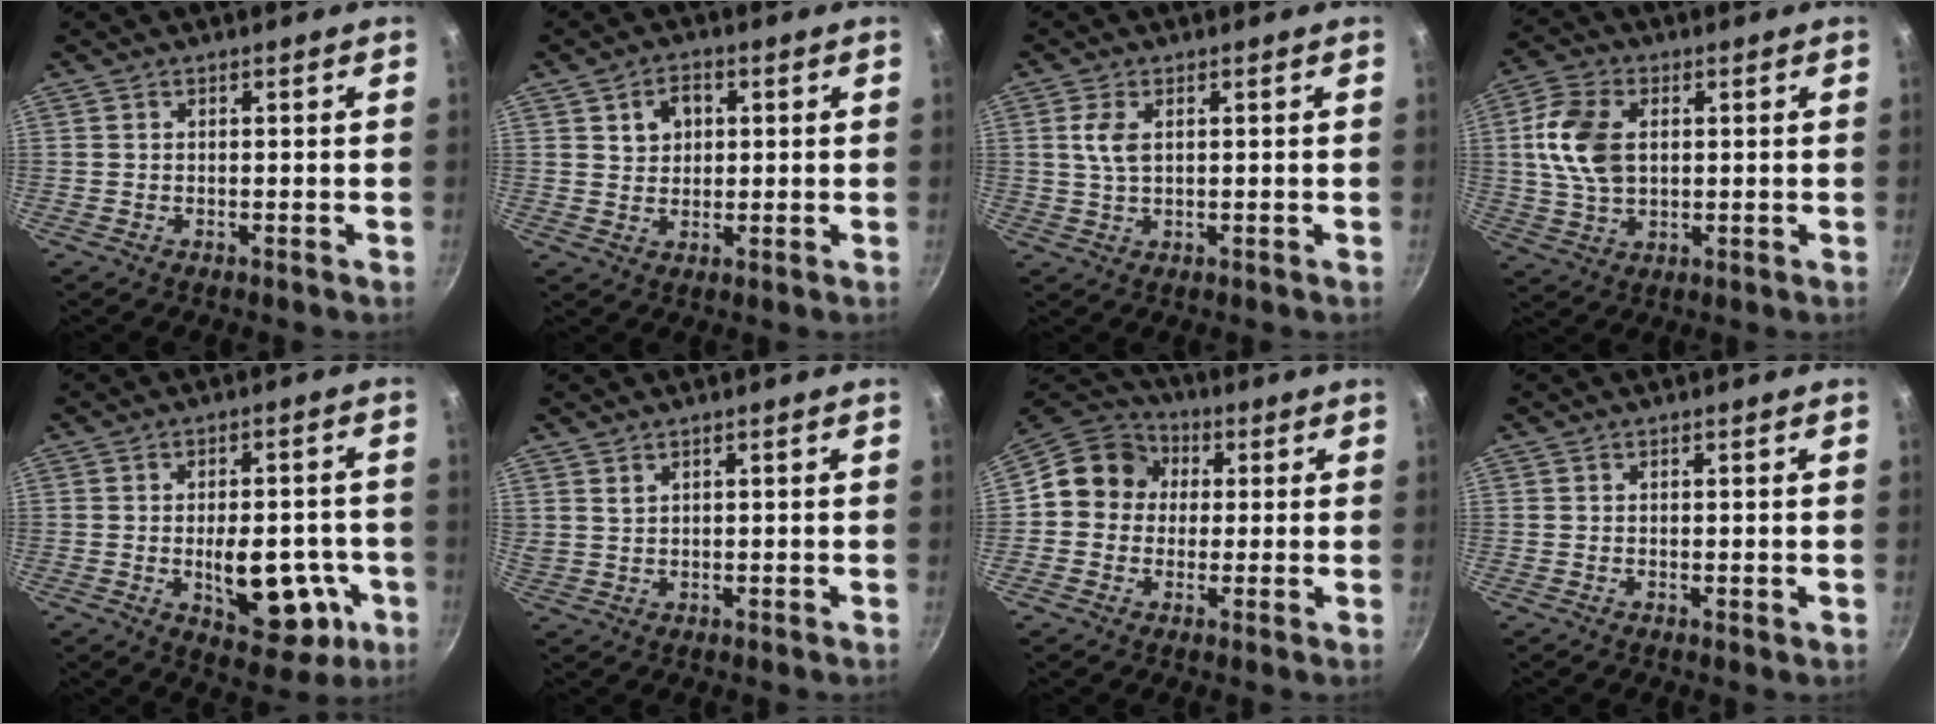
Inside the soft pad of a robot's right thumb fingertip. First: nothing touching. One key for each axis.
{"total": 5.1, "fx": 1.6, "fy": 4.0, "fz": 2.8, "tx": -0.023, "ty": 0.003, "tz": 0.027}
{"total": 4.0, "fx": 1.0, "fy": 2.2, "fz": 3.2, "tx": -0.064, "ty": -0.001, "tz": 0.019}
{"total": 11.3, "fx": 1.7, "fy": 7.4, "fz": 8.3, "tx": -0.148, "ty": 0.005, "tz": 0.029}
{"total": 14.1, "fx": -3.4, "fy": 7.4, "fz": 11.5, "tx": -0.120, "ty": 0.007, "tz": -0.034}
{"total": 1.7, "fx": 1.2, "fy": 0.9, "fz": 0.8, "tx": -0.011, "ty": -0.003, "tz": 0.027}
{"total": 10.6, "fx": 1.2, "fy": 9.6, "fz": 4.2, "tx": -0.036, "ty": 0.023, "tz": -0.003}
{"total": 0.0}